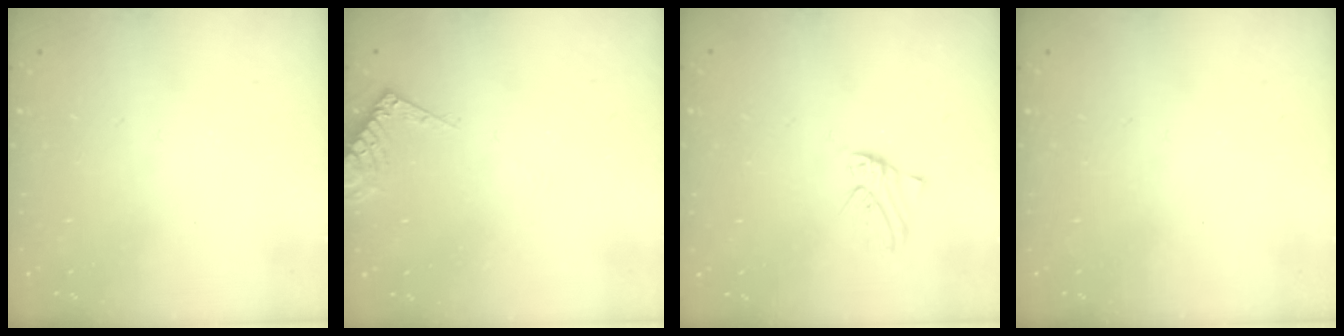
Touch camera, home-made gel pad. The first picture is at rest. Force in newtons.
{"total": 5.6, "press": 5.5, "slide": 0.7}
{"total": 2.1, "press": 2.1, "slide": 0.2}
{"total": 0.0}